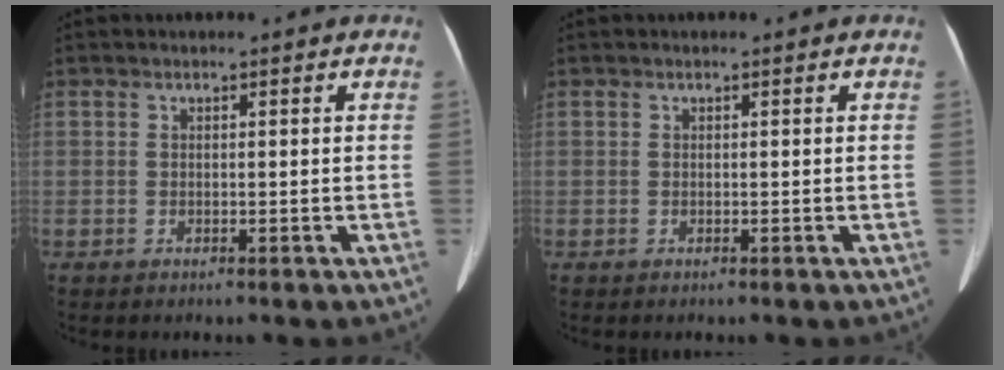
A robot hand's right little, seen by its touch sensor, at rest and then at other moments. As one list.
[{"total": 0.0}]